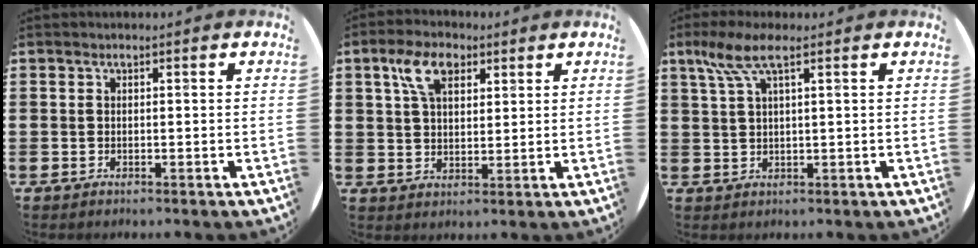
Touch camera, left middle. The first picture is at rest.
{"total": 5.9, "force": [3.3, 3.3, 3.6], "torque": [-0.075, 0.009, 0.059]}
{"total": 5.0, "force": [2.7, 1.1, 4.0], "torque": [-0.086, 0.007, 0.047]}